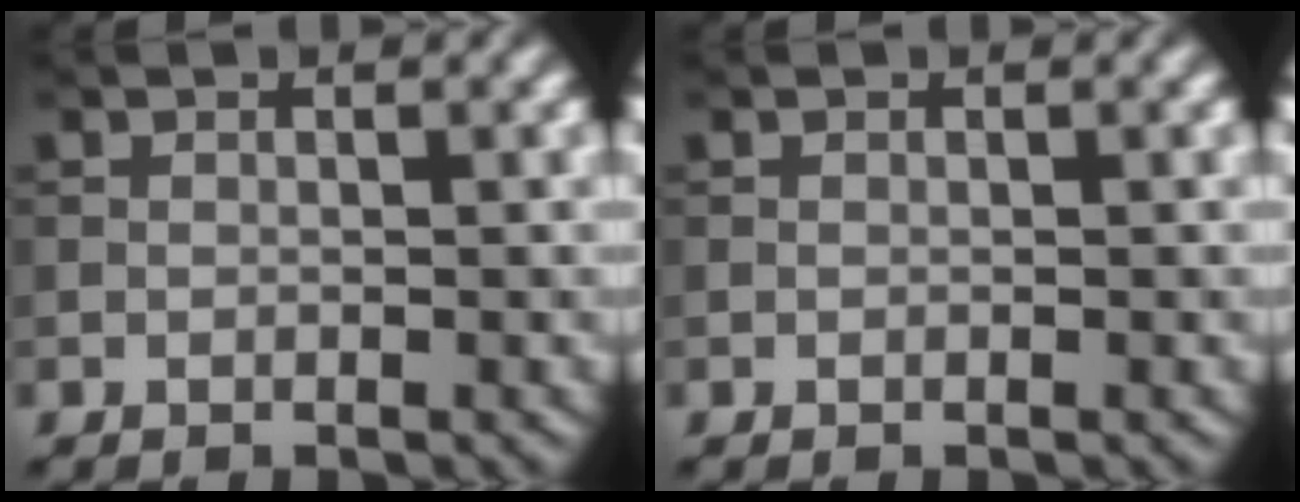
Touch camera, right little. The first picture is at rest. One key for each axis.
{"total": 0.0}